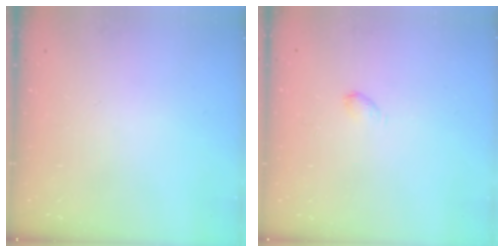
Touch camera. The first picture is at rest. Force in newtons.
{"total": 2.9, "press": 2.9, "slide": 0.5}